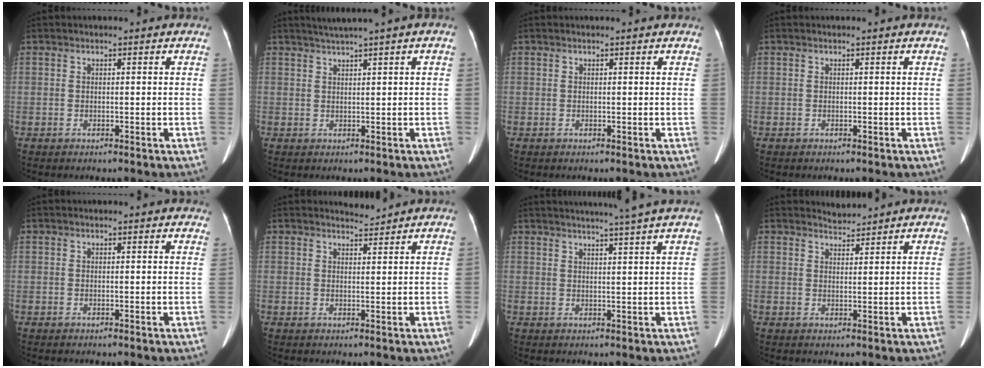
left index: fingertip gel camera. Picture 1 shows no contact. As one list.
[{"total": 2.1, "force": [1.5, -0.3, 1.5], "torque": [-0.029, 0.011, 0.034]}, {"total": 0.7, "force": [0.7, 0.1, 0.2], "torque": [-0.013, 0.004, 0.006]}, {"total": 0.0}, {"total": 2.9, "force": [2.6, 0.9, 0.9], "torque": [-0.011, 0.004, 0.014]}, {"total": 1.7, "force": [1.7, -0.3, -0.3], "torque": [-0.003, -0.005, 0.031]}, {"total": 7.7, "force": [6.5, -1.8, 3.7], "torque": [-0.048, 0.005, 0.077]}, {"total": 1.9, "force": [1.9, -0.2, -0.4], "torque": [-0.001, 0.000, 0.037]}]